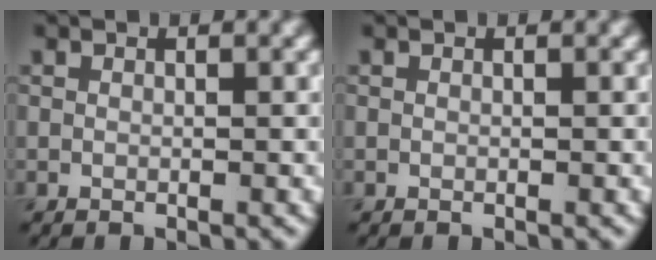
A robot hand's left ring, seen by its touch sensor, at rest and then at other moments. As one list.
[{"total": 0.0}]